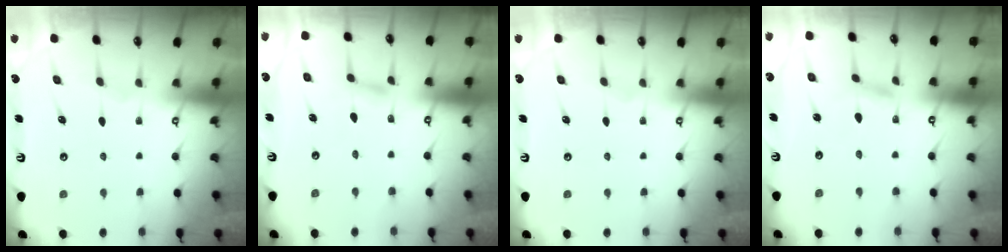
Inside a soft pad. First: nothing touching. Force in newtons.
{"total": 3.0, "press": 2.9, "slide": 0.4}
{"total": 0.0}
{"total": 2.5, "press": 2.5, "slide": 0.2}